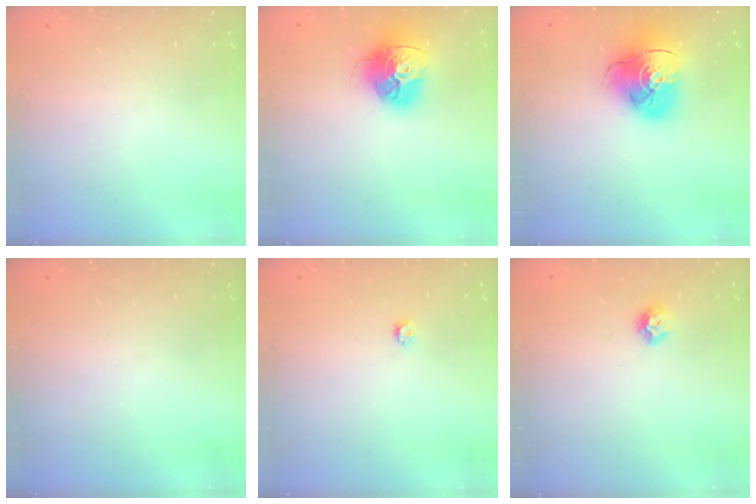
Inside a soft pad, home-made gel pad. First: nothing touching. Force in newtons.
{"total": 16.2, "press": 16.1, "slide": 1.6}
{"total": 16.1, "press": 16.0, "slide": 2.1}
{"total": 0.0}
{"total": 2.9, "press": 2.8, "slide": 0.5}
{"total": 6.0, "press": 5.9, "slide": 0.8}